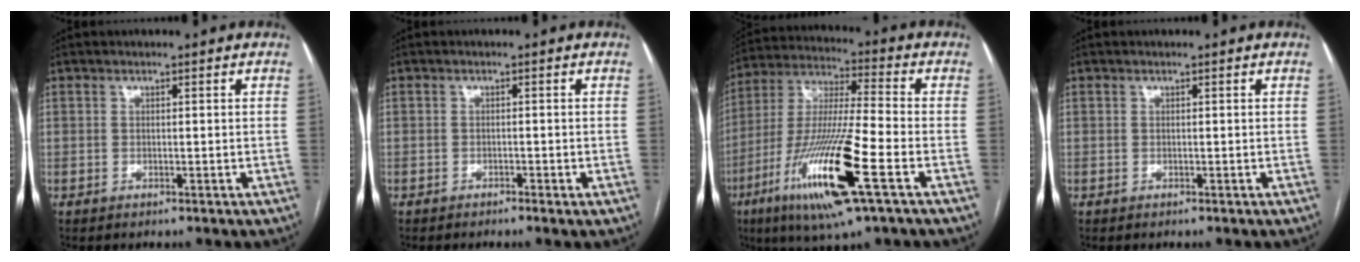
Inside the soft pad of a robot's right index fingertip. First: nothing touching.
{"total": 1.0, "force": [-0.7, 0.1, 0.7], "torque": [-0.013, 0.000, -0.013]}
{"total": 19.0, "force": [-7.8, 1.1, 17.2], "torque": [-0.366, -0.032, -0.145]}
{"total": 0.0}